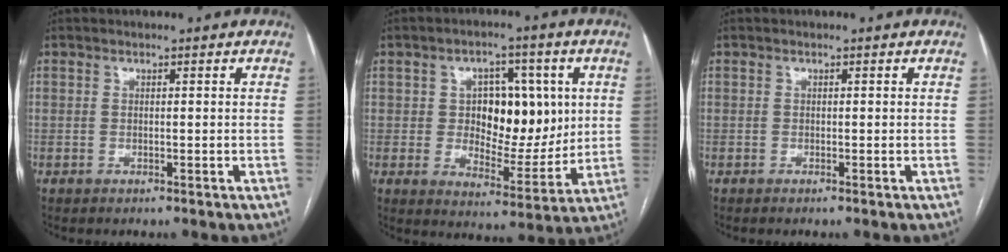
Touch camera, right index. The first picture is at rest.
{"total": 11.8, "force": [1.8, 6.7, 9.6], "torque": [-0.134, 0.014, 0.037]}
{"total": 0.0}